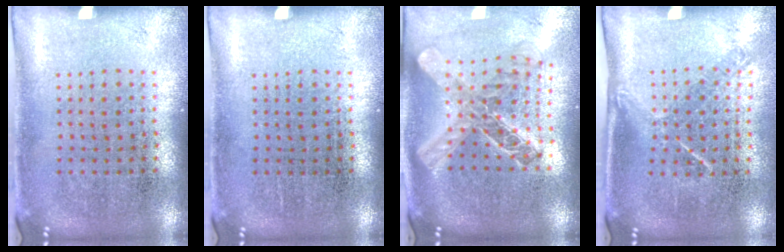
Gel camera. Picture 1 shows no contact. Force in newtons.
{"total": 0.0}
{"total": 2.1, "press": 1.7, "slide": 1.3}
{"total": 1.4, "press": 1.0, "slide": 1.0}